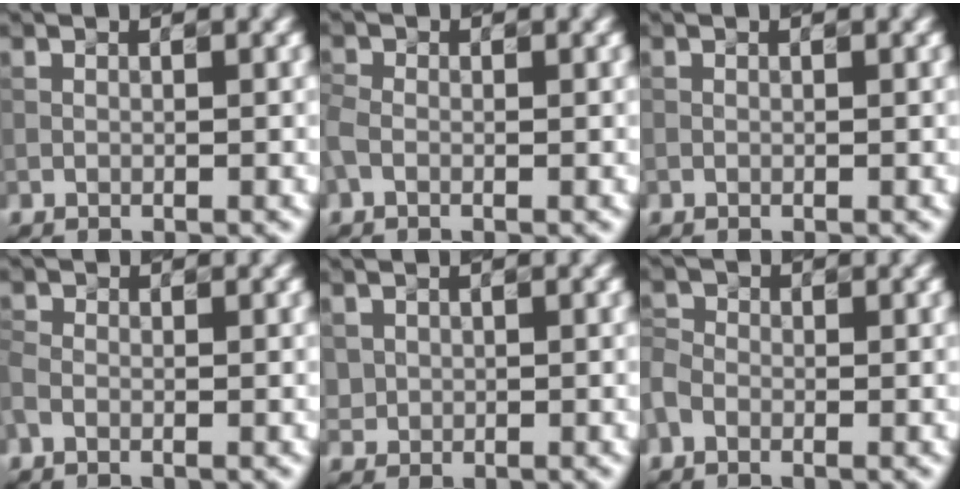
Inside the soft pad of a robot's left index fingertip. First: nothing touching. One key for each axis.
{"total": 1.8, "fx": -0.5, "fy": 1.4, "fz": 1.1, "tx": -0.034, "ty": 0.002, "tz": -0.018}
{"total": 0.0}
{"total": 1.3, "fx": -0.6, "fy": 0.9, "fz": 0.8, "tx": -0.024, "ty": -0.002, "tz": -0.018}
{"total": 1.1, "fx": 0.3, "fy": 1.1, "fz": -0.2, "tx": 0.006, "ty": 0.000, "tz": 0.007}
{"total": 1.9, "fx": -1.0, "fy": 1.4, "fz": 0.9, "tx": -0.030, "ty": 0.003, "tz": -0.028}